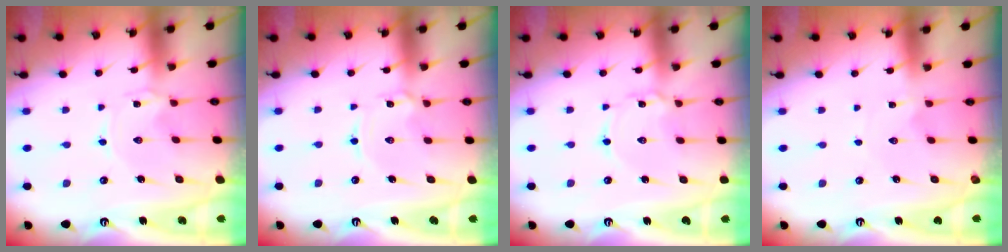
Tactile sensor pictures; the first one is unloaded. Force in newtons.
{"total": 2.1, "press": 2.1, "slide": 0.4}
{"total": 2.4, "press": 2.4, "slide": 0.1}
{"total": 0.6, "press": 0.6, "slide": 0.1}